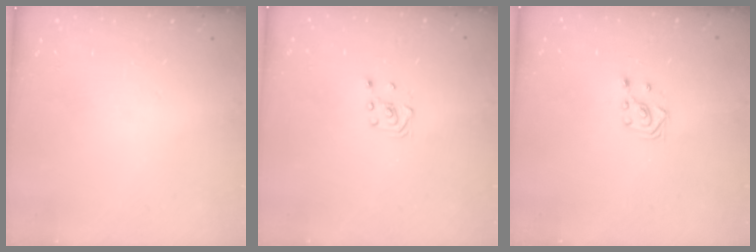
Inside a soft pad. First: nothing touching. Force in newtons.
{"total": 2.8, "press": 2.6, "slide": 1.1}
{"total": 2.9, "press": 2.7, "slide": 1.0}